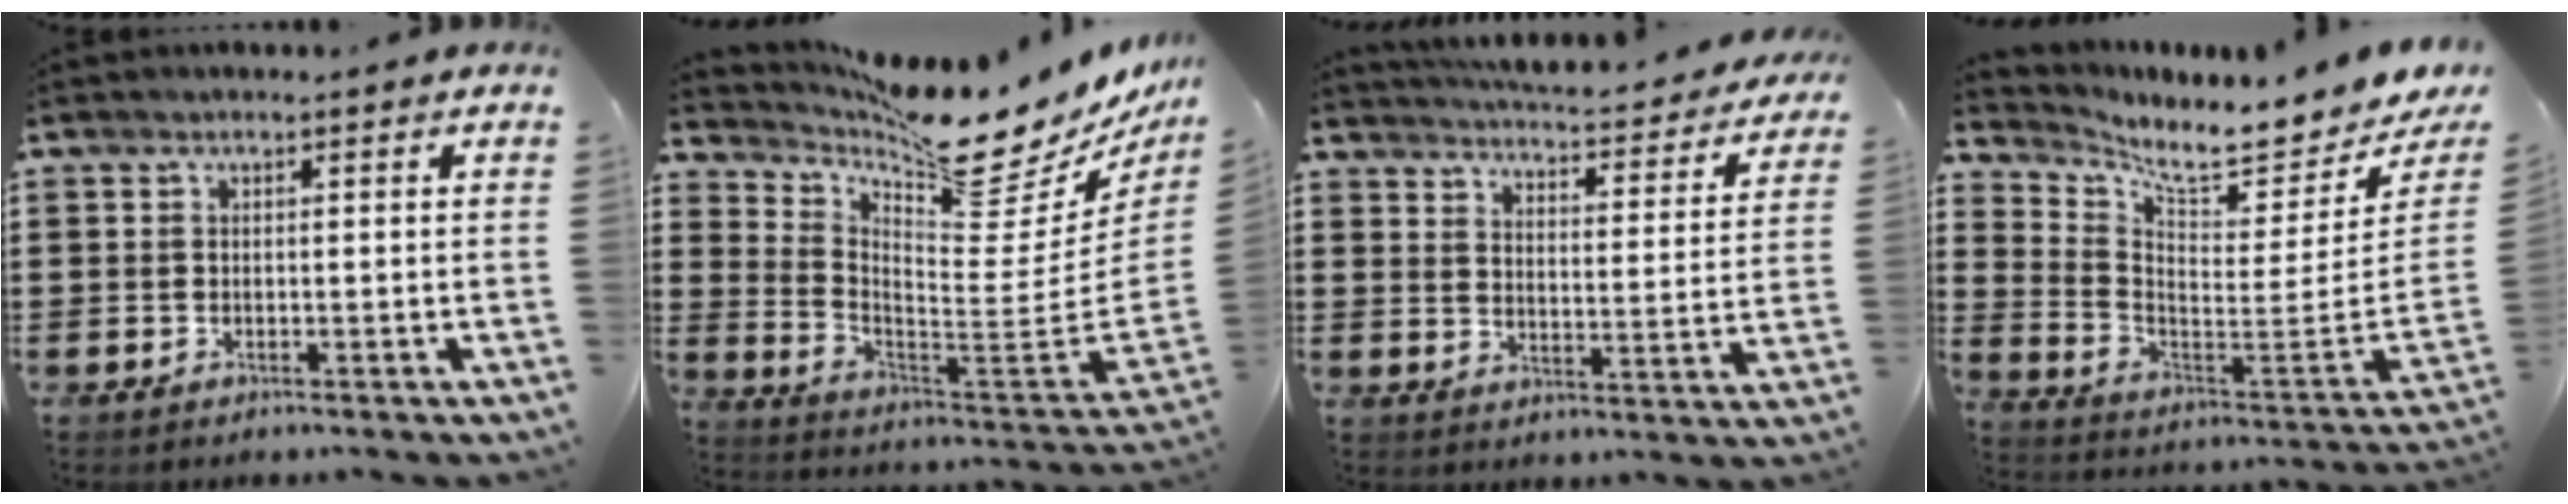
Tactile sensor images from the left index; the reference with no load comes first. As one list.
[{"total": 11.2, "force": [9.8, 1.0, 5.2], "torque": [-0.103, -0.103, 0.157]}, {"total": 4.2, "force": [4.0, -0.3, 1.0], "torque": [-0.033, -0.041, 0.061]}, {"total": 6.3, "force": [5.7, -0.1, 2.7], "torque": [-0.071, -0.071, 0.089]}]